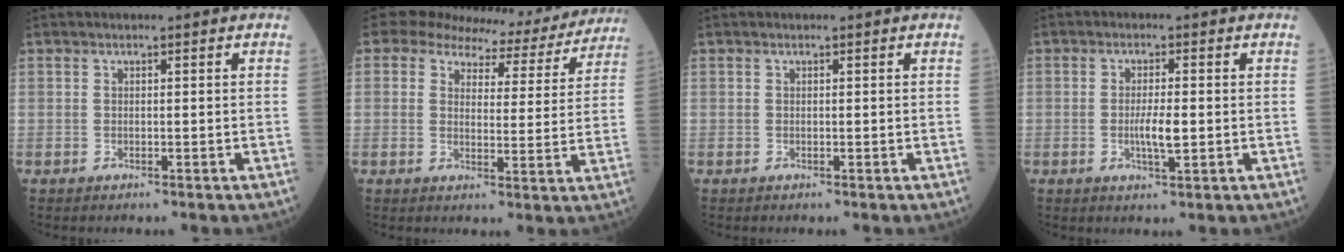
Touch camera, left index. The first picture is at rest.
{"total": 12.3, "force": [11.5, 3.9, 1.4], "torque": [-0.010, -0.012, 0.123]}
{"total": 0.0}
{"total": 3.5, "force": [-0.3, 0.5, 3.4], "torque": [-0.069, -0.005, -0.005]}